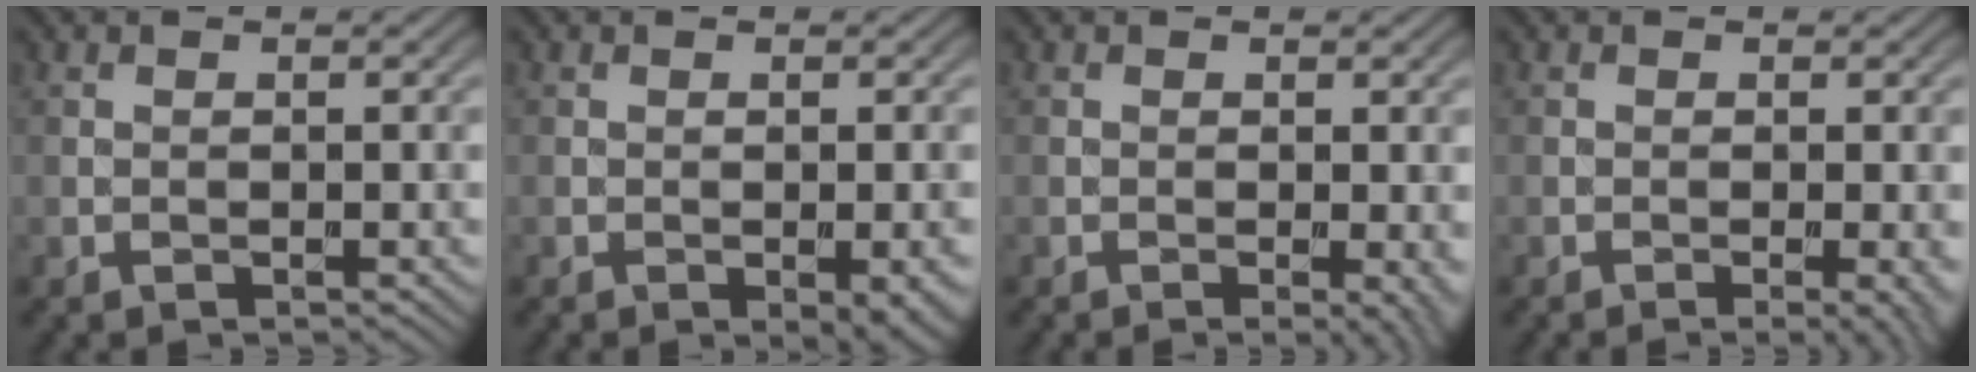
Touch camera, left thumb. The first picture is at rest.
{"total": 4.1, "force": [-2.0, 1.2, 3.4], "torque": [-0.048, -0.005, -0.022]}
{"total": 2.4, "force": [-0.5, 0.4, 2.3], "torque": [-0.032, -0.005, -0.008]}
{"total": 2.5, "force": [-0.7, 0.4, 2.4], "torque": [-0.032, -0.001, -0.013]}